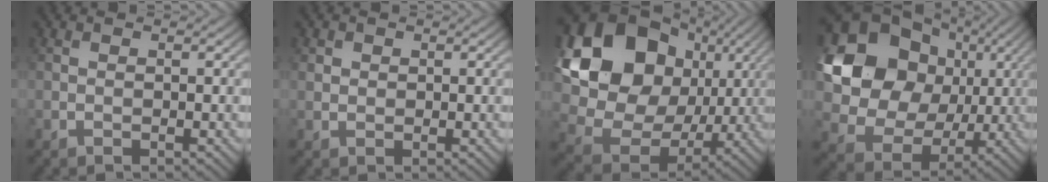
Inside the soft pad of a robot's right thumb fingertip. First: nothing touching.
{"total": 1.2, "force": [0.5, 1.0, 0.4], "torque": [-0.008, -0.001, 0.010]}
{"total": 20.1, "force": [5.3, 16.1, 10.8], "torque": [-0.271, 0.018, 0.120]}
{"total": 17.3, "force": [3.8, 14.3, 8.9], "torque": [-0.220, 0.015, 0.081]}